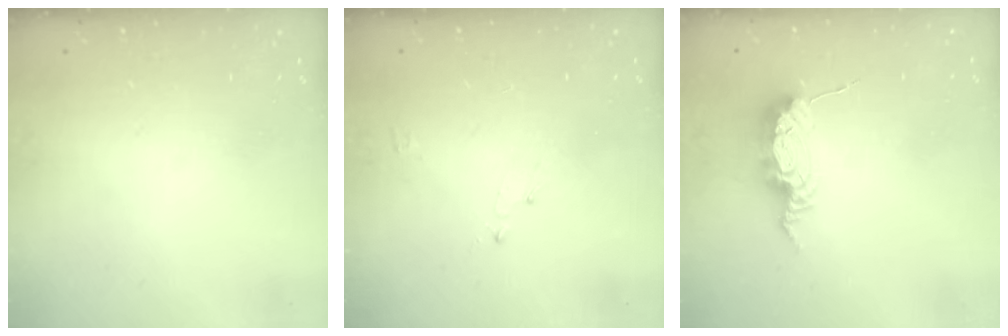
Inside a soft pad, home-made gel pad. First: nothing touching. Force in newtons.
{"total": 2.4, "press": 2.4, "slide": 0.3}
{"total": 9.8, "press": 9.8, "slide": 0.4}